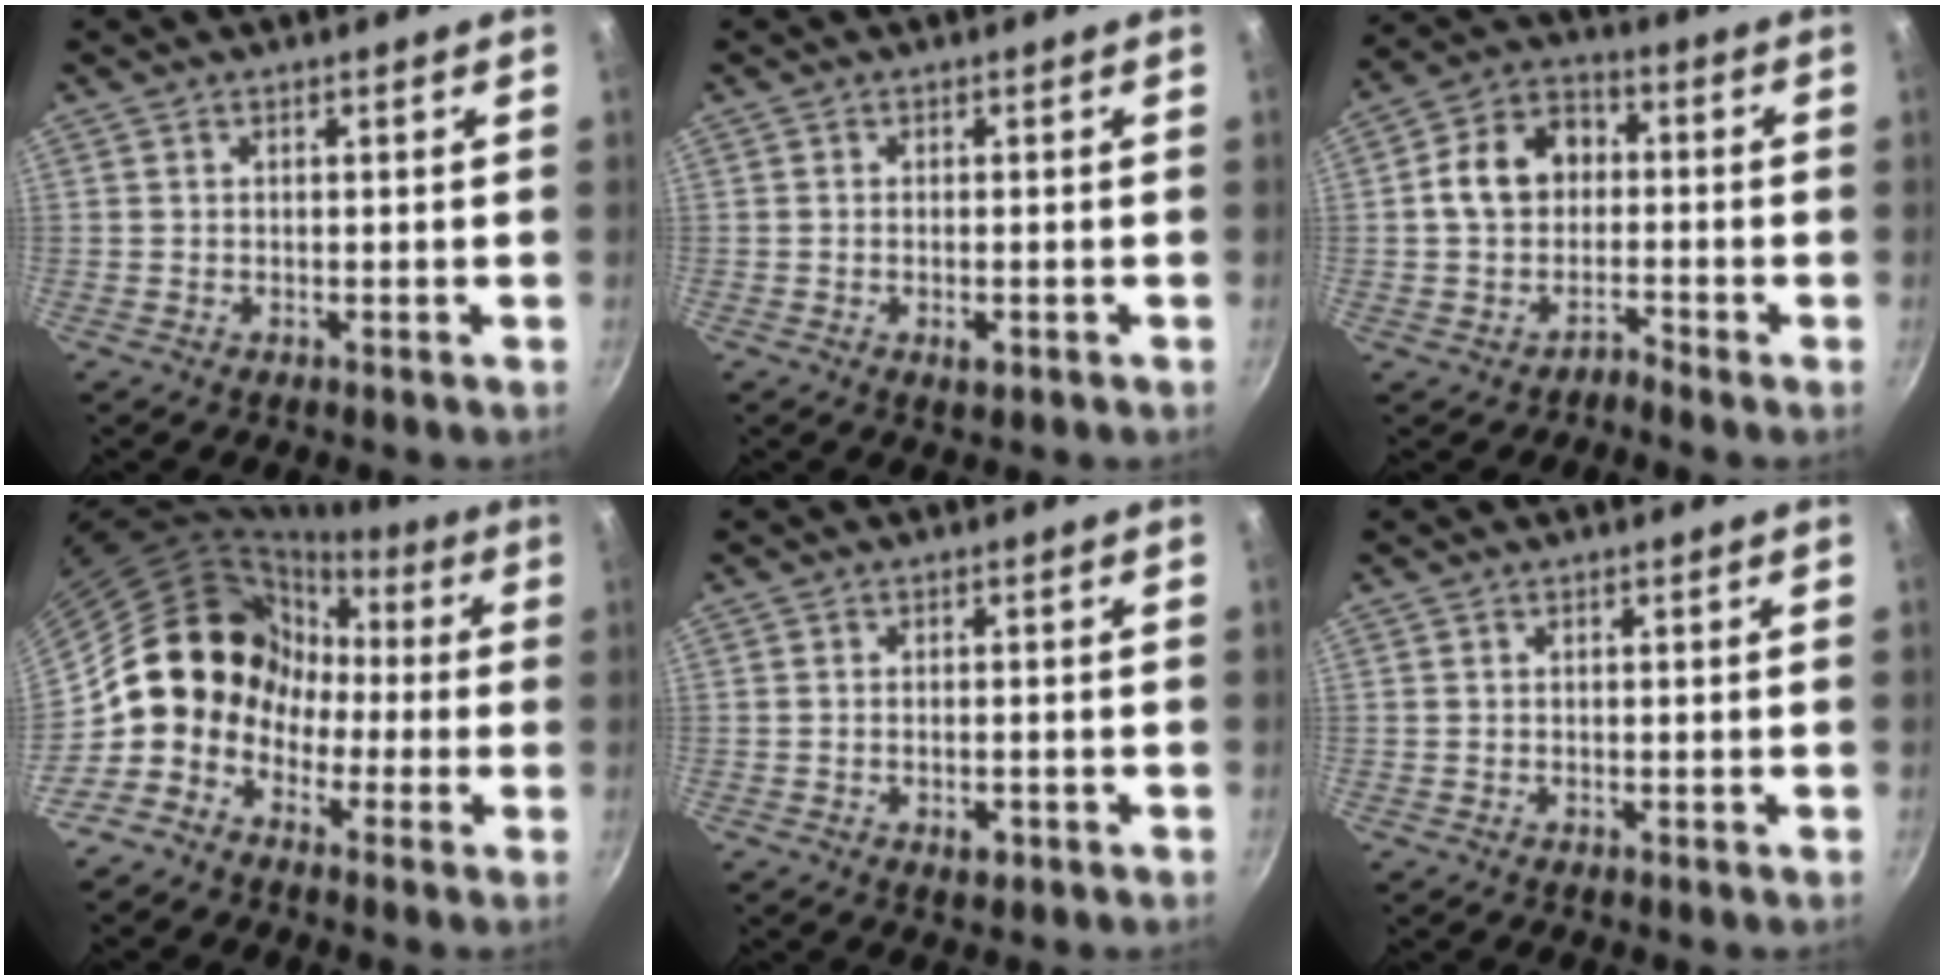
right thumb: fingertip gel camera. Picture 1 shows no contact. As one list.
[{"total": 2.1, "force": [-0.8, 0.9, 1.7], "torque": [-0.034, -0.001, -0.014]}, {"total": 9.0, "force": [-2.3, 7.2, 4.9], "torque": [-0.051, 0.047, -0.054]}, {"total": 11.3, "force": [-2.3, 10.0, 4.7], "torque": [-0.022, 0.049, -0.056]}, {"total": 2.4, "force": [-1.0, 1.2, 1.8], "torque": [-0.027, 0.004, -0.014]}, {"total": 0.0}]